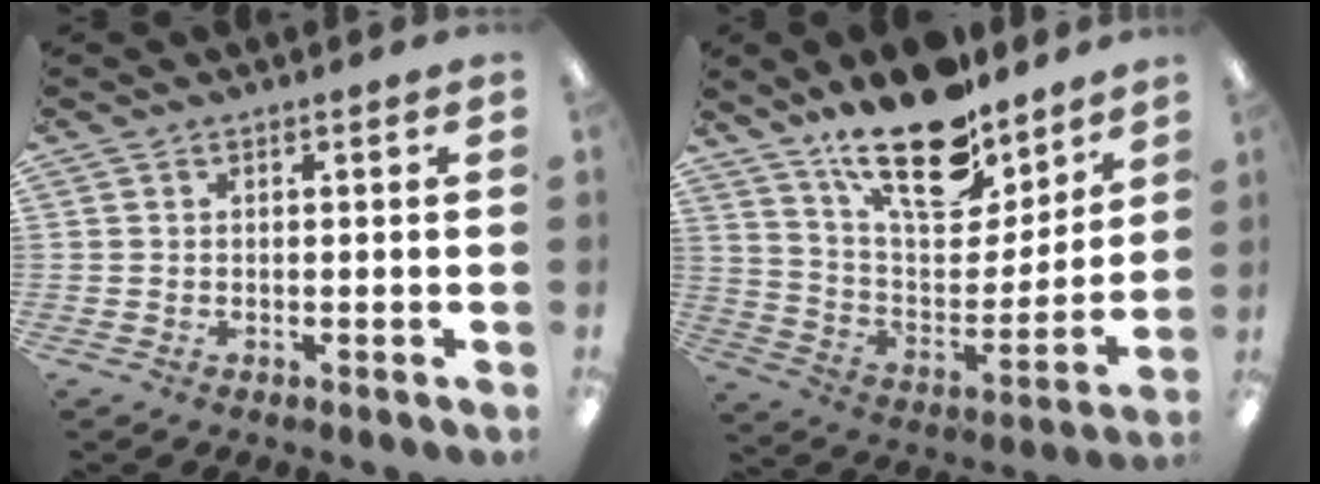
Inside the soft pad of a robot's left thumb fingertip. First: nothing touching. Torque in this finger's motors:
{"motor_torque": [2.68, 1.61, 1.56, -1.22, 0.24]}